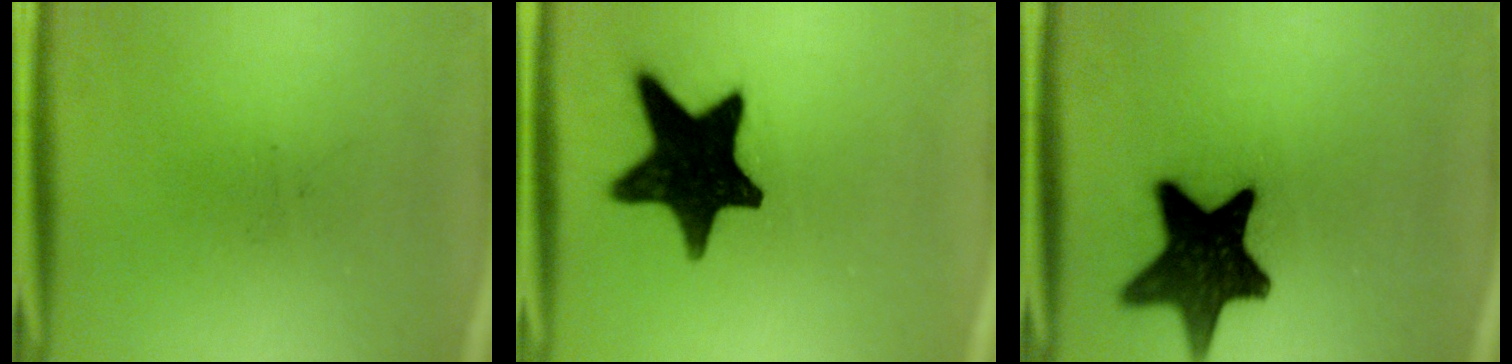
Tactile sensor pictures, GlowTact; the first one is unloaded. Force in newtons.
{"total": 17.9}
{"total": 15.8}